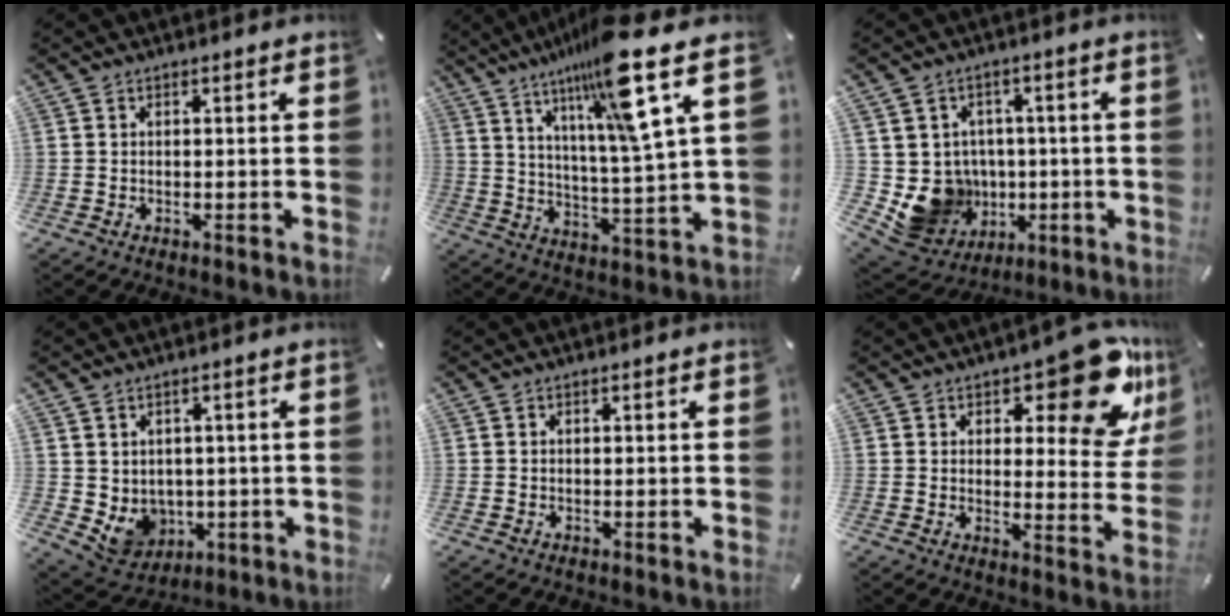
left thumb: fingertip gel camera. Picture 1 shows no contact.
{"total": 16.3, "force": [10.6, 1.2, 12.3], "torque": [-0.206, -0.057, 0.160]}
{"total": 11.2, "force": [-1.8, 10.7, 2.9], "torque": [-0.077, -0.002, -0.018]}
{"total": 5.7, "force": [1.4, 5.5, 0.7], "torque": [-0.029, -0.025, 0.033]}
{"total": 0.0}
{"total": 15.5, "force": [9.9, 6.4, 10.1], "torque": [-0.105, -0.077, 0.161]}